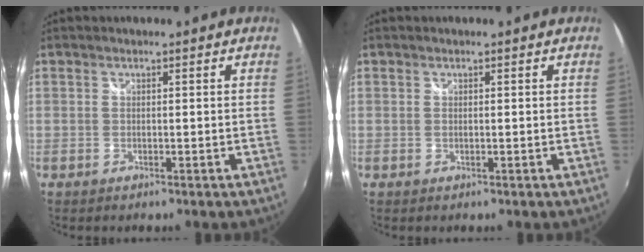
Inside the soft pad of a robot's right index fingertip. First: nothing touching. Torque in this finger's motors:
{"motor_torque": [0.07, 0.07, -0.01, 0.00]}